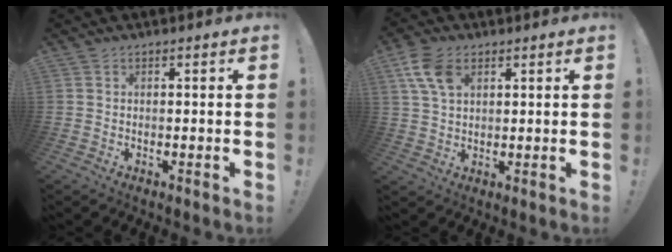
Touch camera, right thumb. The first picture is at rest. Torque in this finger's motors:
{"motor_torque": [0.88, 1.50, 0.60, -0.25, 0.00]}